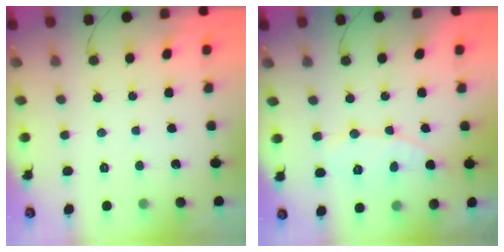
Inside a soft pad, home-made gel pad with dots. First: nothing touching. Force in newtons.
{"total": 6.5, "press": 6.5, "slide": 0.4}